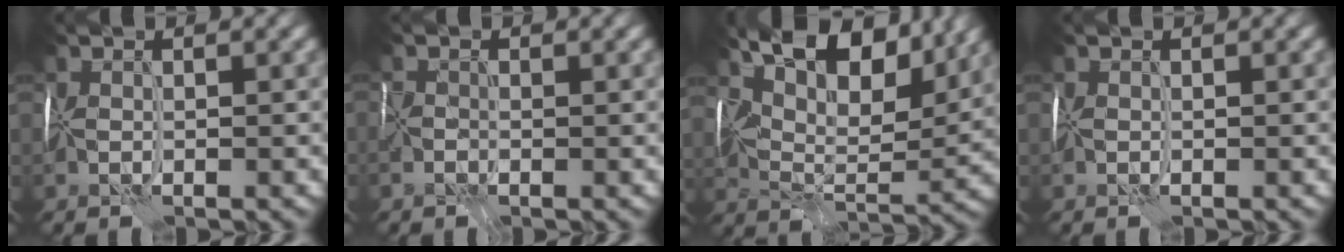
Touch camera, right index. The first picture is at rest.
{"total": 1.5, "force": [-0.6, 1.1, 0.8], "torque": [-0.023, -0.007, -0.014]}
{"total": 11.6, "force": [7.2, 4.9, 7.7], "torque": [-0.133, 0.005, 0.116]}
{"total": 0.0}